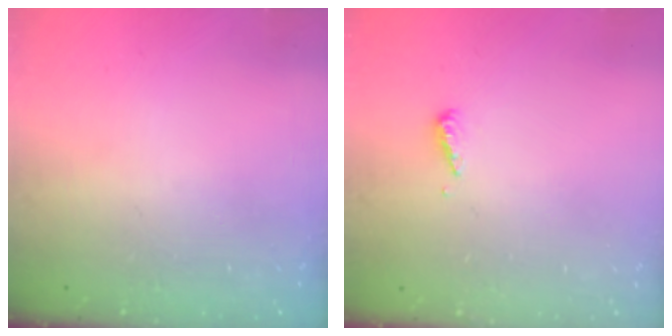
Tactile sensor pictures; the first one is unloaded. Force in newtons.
{"total": 3.2, "press": 3.1, "slide": 0.3}